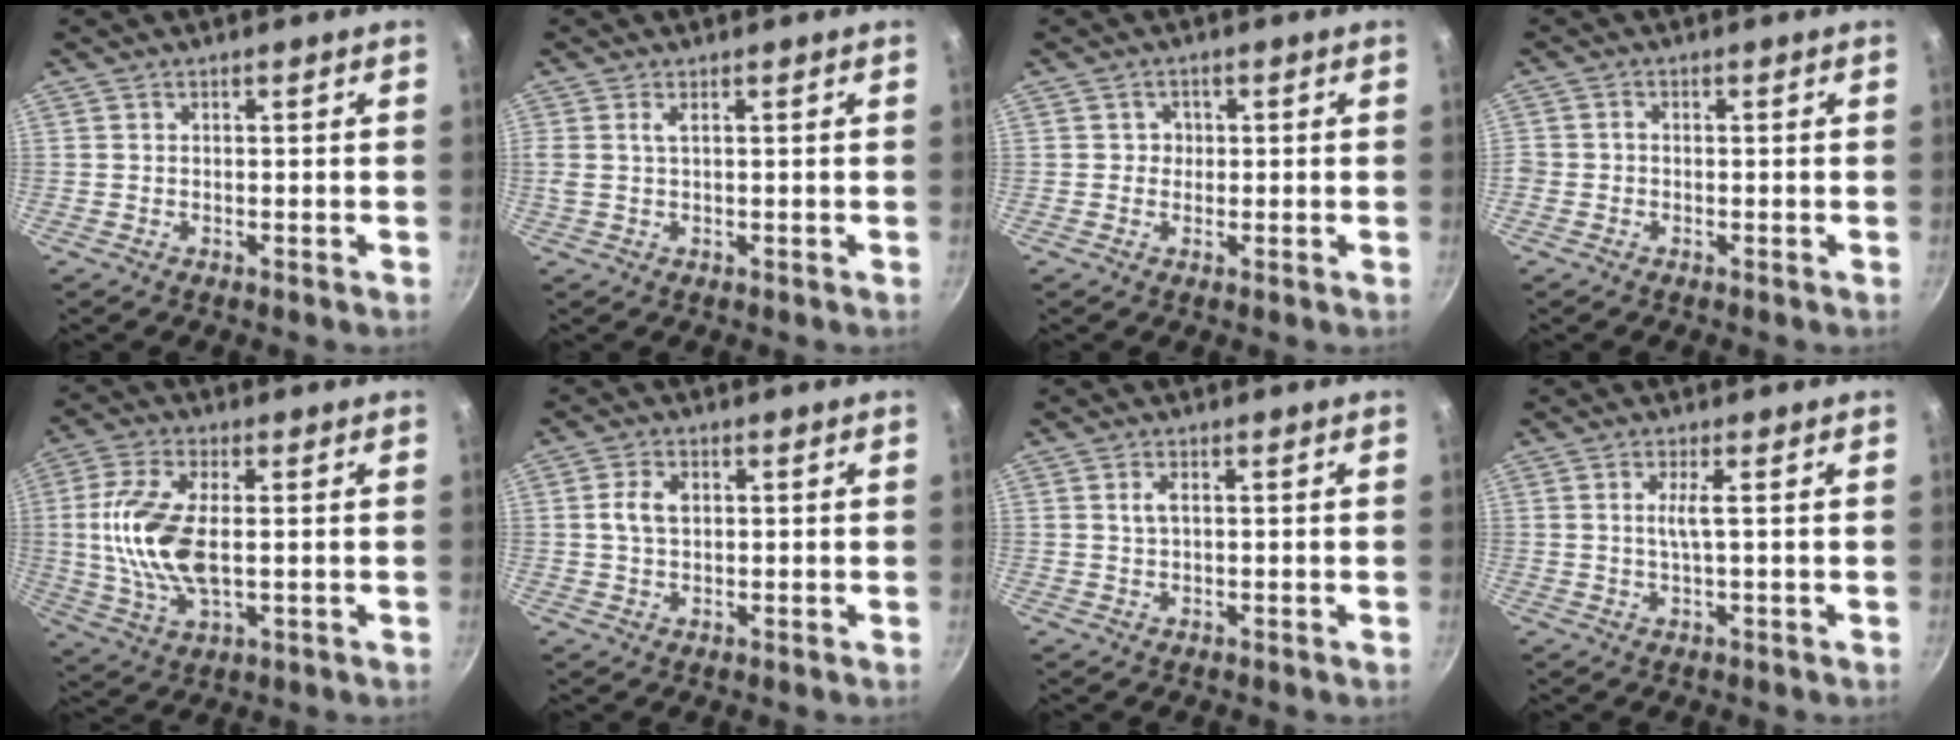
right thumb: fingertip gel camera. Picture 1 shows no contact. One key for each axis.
{"total": 1.6, "fx": 0.6, "fy": 0.4, "fz": 1.5, "tx": -0.044, "ty": 0.008, "tz": 0.018}
{"total": 1.9, "fx": 0.1, "fy": 1.8, "fz": 0.6, "tx": 0.005, "ty": 0.005, "tz": -0.001}
{"total": 1.6, "fx": -0.4, "fy": 1.3, "fz": 0.7, "tx": -0.007, "ty": 0.004, "tz": -0.012}
{"total": 13.8, "fx": 0.4, "fy": 6.5, "fz": 12.1, "tx": -0.260, "ty": -0.007, "tz": 0.010}
{"total": 4.1, "fx": 0.7, "fy": 2.6, "fz": 3.1, "tx": -0.063, "ty": 0.004, "tz": 0.013}
{"total": 1.8, "fx": 0.5, "fy": 0.8, "fz": 1.5, "tx": -0.034, "ty": 0.003, "tz": 0.012}
{"total": 2.7, "fx": 0.4, "fy": 0.1, "fz": 2.7, "tx": -0.066, "ty": -0.001, "tz": 0.009}